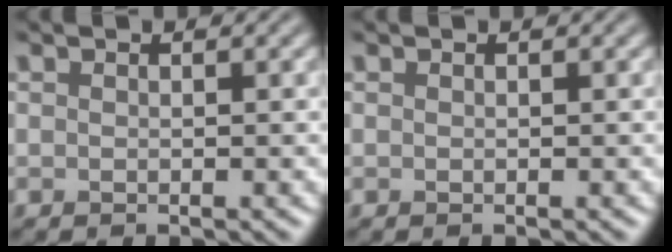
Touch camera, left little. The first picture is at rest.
{"total": 0.0}